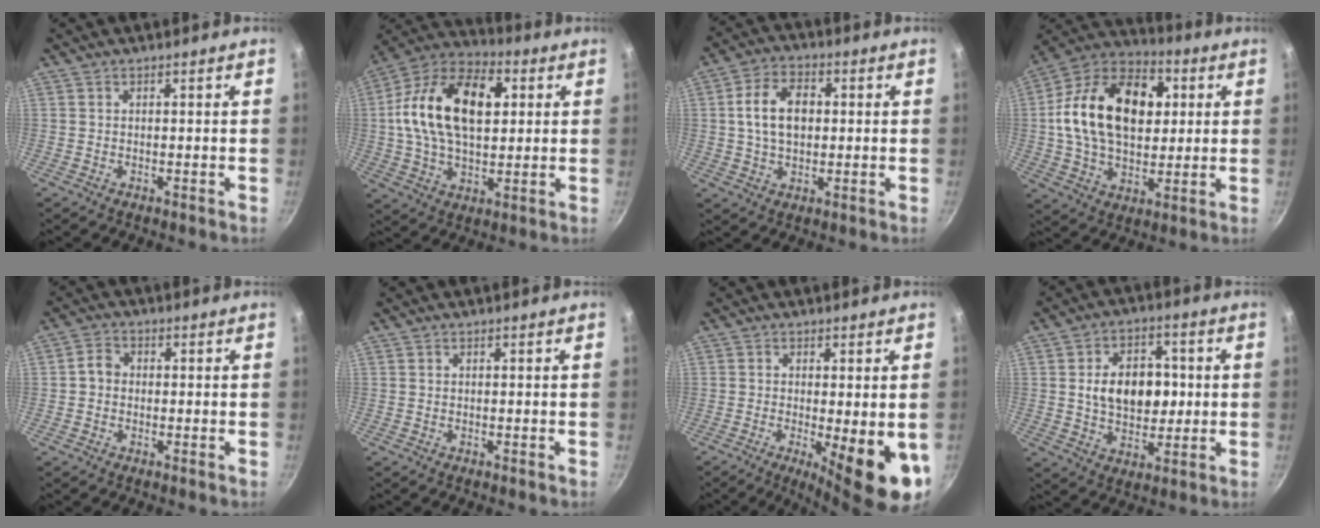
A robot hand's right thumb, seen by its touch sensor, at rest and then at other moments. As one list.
[{"total": 20.8, "force": [3.7, 12.5, 16.2], "torque": [-0.269, 0.020, 0.046]}, {"total": 10.0, "force": [1.1, 6.7, 7.3], "torque": [-0.114, 0.016, 0.013]}, {"total": 23.2, "force": [3.7, 15.3, 16.9], "torque": [-0.260, 0.020, 0.049]}, {"total": 3.1, "force": [-0.3, 2.6, 1.6], "torque": [-0.020, 0.013, -0.014]}, {"total": 0.0}, {"total": 11.8, "force": [-2.9, 3.1, 11.0], "torque": [-0.133, -0.013, -0.030]}, {"total": 12.9, "force": [1.0, 9.0, 9.2], "torque": [-0.102, 0.006, 0.016]}]